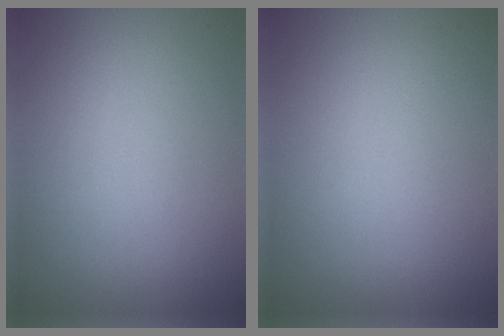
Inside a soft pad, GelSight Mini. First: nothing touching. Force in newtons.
{"total": 0.0}